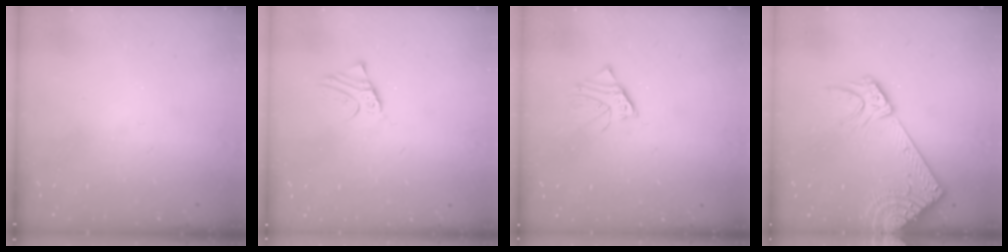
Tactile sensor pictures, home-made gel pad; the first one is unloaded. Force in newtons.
{"total": 2.0, "press": 2.0, "slide": 0.1}
{"total": 1.8, "press": 1.8, "slide": 0.2}
{"total": 14.2, "press": 13.9, "slide": 3.0}